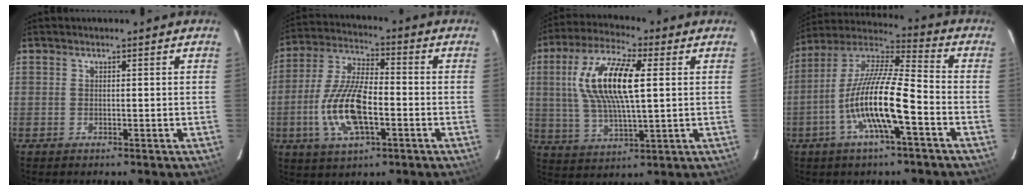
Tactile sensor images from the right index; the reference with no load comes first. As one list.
[{"total": 14.0, "force": [-3.9, 5.4, 12.3], "torque": [-0.261, -0.002, -0.074]}, {"total": 15.1, "force": [3.0, 4.9, 13.9], "torque": [-0.273, 0.013, 0.057]}, {"total": 15.2, "force": [-5.4, 2.3, 14.0], "torque": [-0.271, -0.002, -0.111]}]